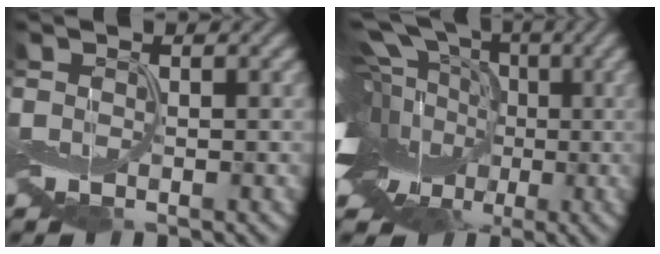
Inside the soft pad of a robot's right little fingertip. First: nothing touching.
{"total": 18.0, "force": [0.3, 13.5, 11.8], "torque": [-0.223, 0.041, -0.046]}